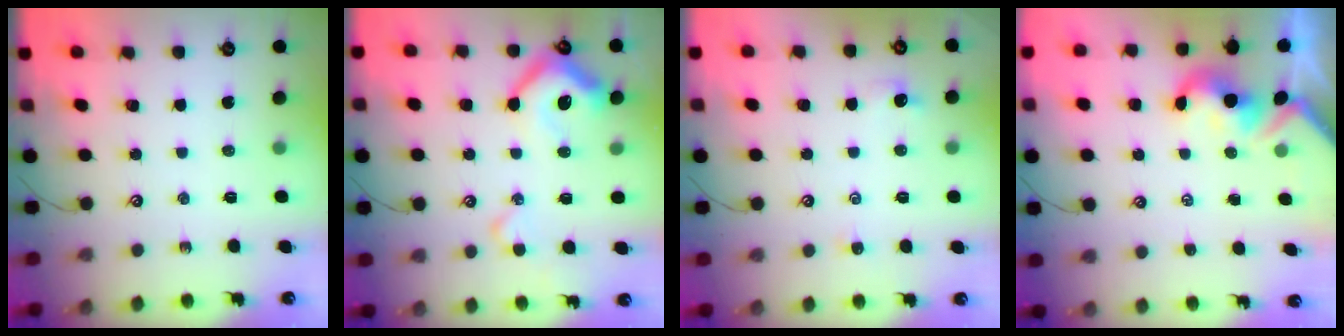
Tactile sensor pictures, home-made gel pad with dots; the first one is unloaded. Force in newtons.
{"total": 11.2, "press": 11.1, "slide": 1.5}
{"total": 0.0}
{"total": 2.2, "press": 2.1, "slide": 0.6}